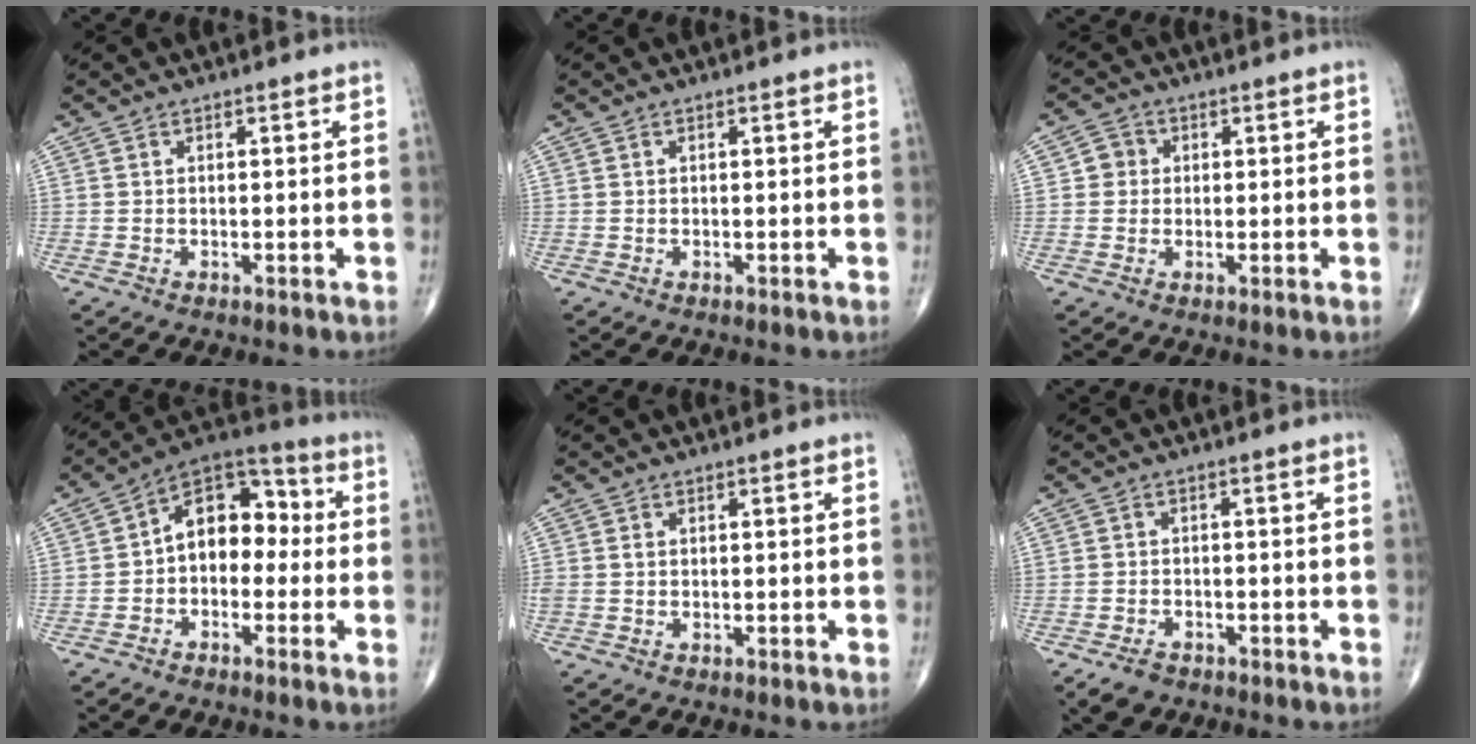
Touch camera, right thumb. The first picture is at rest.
{"total": 0.0}
{"total": 3.2, "force": [0.3, 3.0, 0.8], "torque": [0.008, 0.006, 0.000]}
{"total": 10.1, "force": [-0.8, 7.1, 7.2], "torque": [-0.074, 0.044, -0.034]}
{"total": 0.7, "force": [0.1, 0.6, 0.4], "torque": [-0.009, 0.002, 0.003]}
{"total": 3.6, "force": [-2.5, 2.2, 1.4], "torque": [-0.023, 0.006, -0.039]}